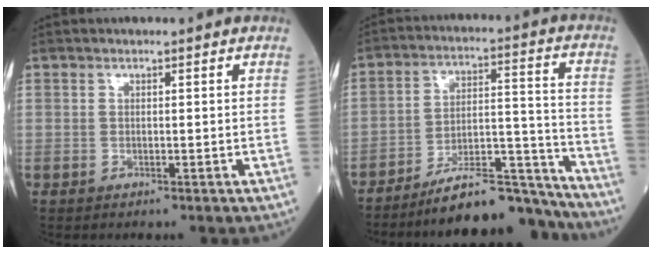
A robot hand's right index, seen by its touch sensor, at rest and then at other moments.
{"total": 14.1, "force": [-13.5, 1.2, 4.1], "torque": [-0.051, 0.043, -0.224]}